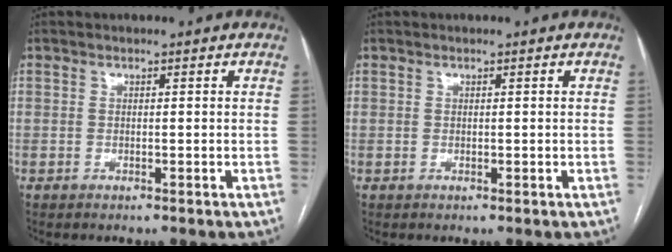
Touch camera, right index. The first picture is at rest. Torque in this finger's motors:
{"motor_torque": [0.09, 0.05, 0.01, 0.00]}